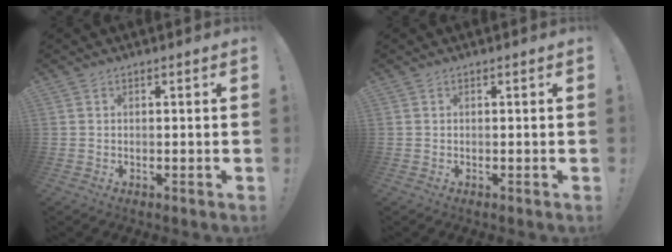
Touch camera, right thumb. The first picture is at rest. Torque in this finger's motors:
{"motor_torque": [0.00, 0.00, 0.01, -0.01, 0.05]}